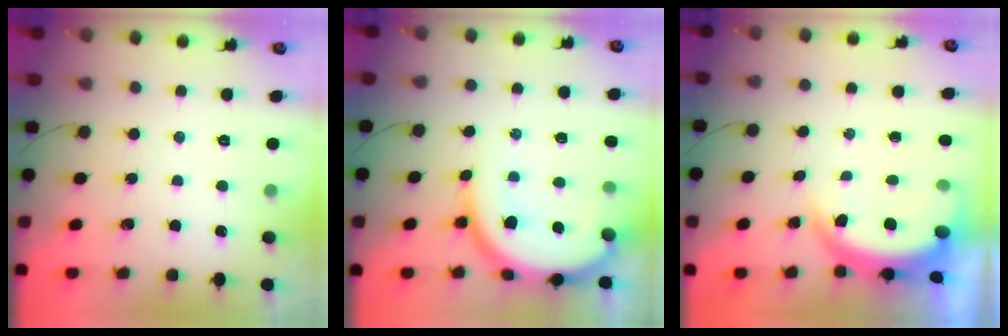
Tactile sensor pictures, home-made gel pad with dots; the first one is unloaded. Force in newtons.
{"total": 13.8, "press": 13.7, "slide": 1.5}
{"total": 6.4, "press": 6.3, "slide": 0.9}